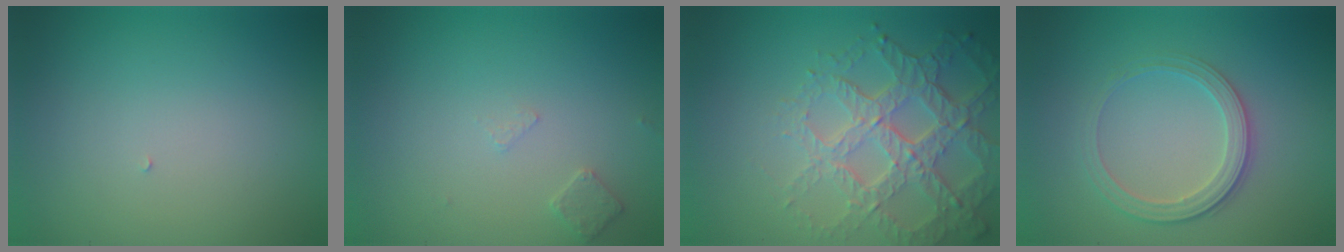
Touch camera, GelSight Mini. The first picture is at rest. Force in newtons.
{"total": 1.2, "press": 1.1, "slide": 0.3}
{"total": 6.7, "press": 4.9, "slide": 4.5}
{"total": 2.8, "press": 2.6, "slide": 0.9}